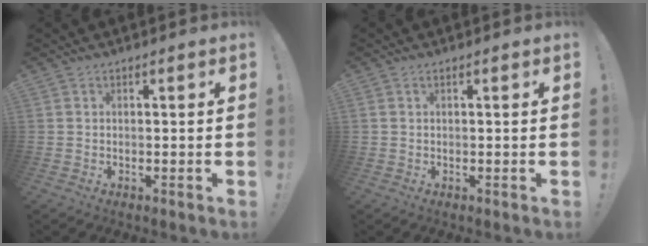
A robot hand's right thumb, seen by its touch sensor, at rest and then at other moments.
{"total": 0.7, "force": [0.3, 0.4, 0.4], "torque": [-0.017, 0.004, 0.008]}